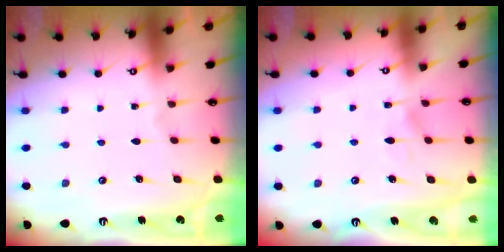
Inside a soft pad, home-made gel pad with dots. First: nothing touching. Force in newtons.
{"total": 4.4, "press": 4.4, "slide": 0.4}